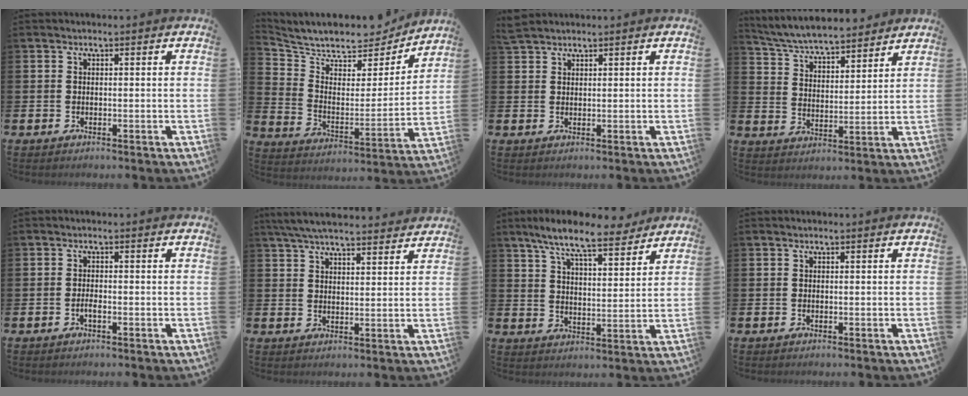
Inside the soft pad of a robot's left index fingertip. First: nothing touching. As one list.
[{"total": 7.7, "force": [7.1, 2.6, 1.7], "torque": [-0.070, -0.061, 0.119]}, {"total": 2.0, "force": [1.9, 0.6, 0.3], "torque": [-0.007, 0.002, 0.036]}, {"total": 5.9, "force": [5.8, 0.7, 1.0], "torque": [-0.049, -0.040, 0.101]}, {"total": 1.1, "force": [-0.5, 0.3, 0.9], "torque": [-0.021, 0.001, -0.009]}, {"total": 6.2, "force": [5.8, 0.8, 1.8], "torque": [-0.047, -0.024, 0.107]}, {"total": 9.4, "force": [8.2, 1.5, 4.2], "torque": [-0.091, -0.038, 0.146]}, {"total": 0.0}]